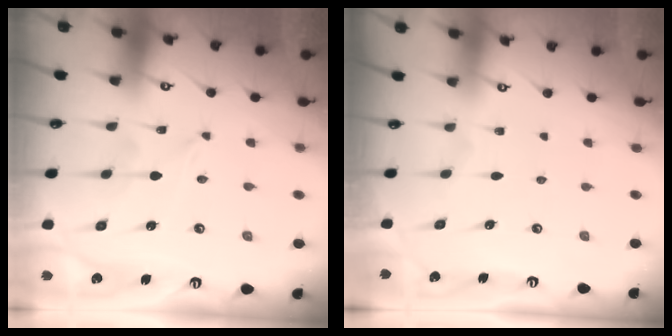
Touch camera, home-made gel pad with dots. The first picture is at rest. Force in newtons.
{"total": 0.0}